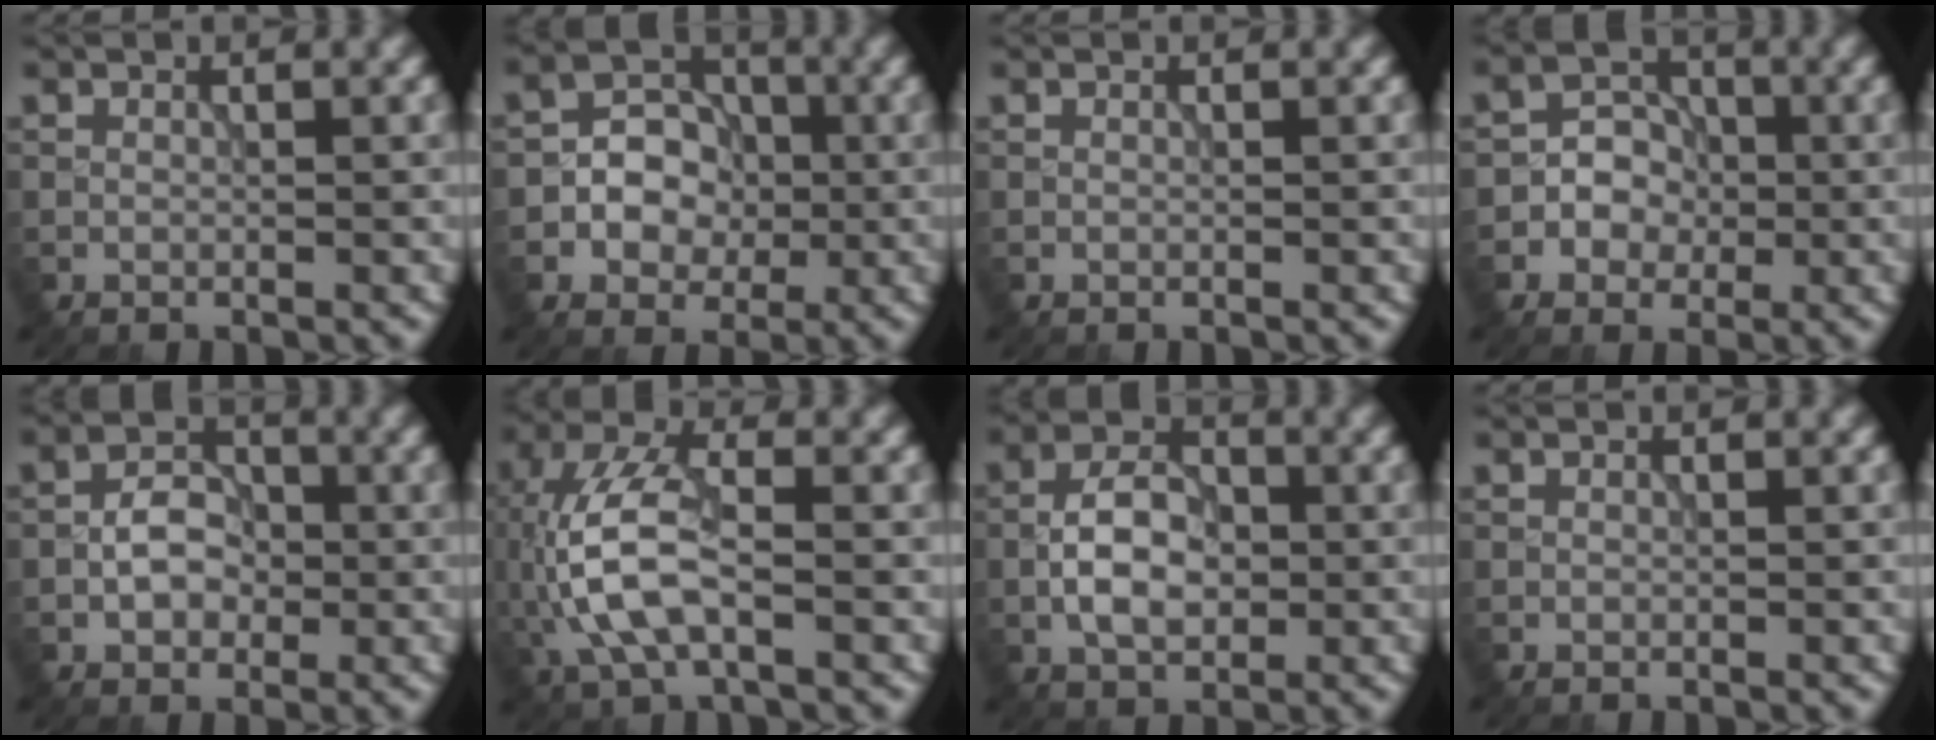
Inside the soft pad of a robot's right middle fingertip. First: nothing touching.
{"total": 4.6, "force": [-0.9, 3.7, 2.5], "torque": [-0.030, 0.005, -0.020]}
{"total": 0.0}
{"total": 3.3, "force": [-0.8, 3.0, 1.3], "torque": [0.003, 0.003, -0.031]}
{"total": 3.6, "force": [-0.7, 2.6, 2.4], "torque": [-0.040, 0.006, -0.017]}
{"total": 7.5, "force": [-1.3, 3.5, 6.5], "torque": [-0.156, 0.014, -0.028]}
{"total": 5.3, "force": [-0.9, 3.2, 4.1], "torque": [-0.074, 0.005, -0.021]}
{"total": 0.0}